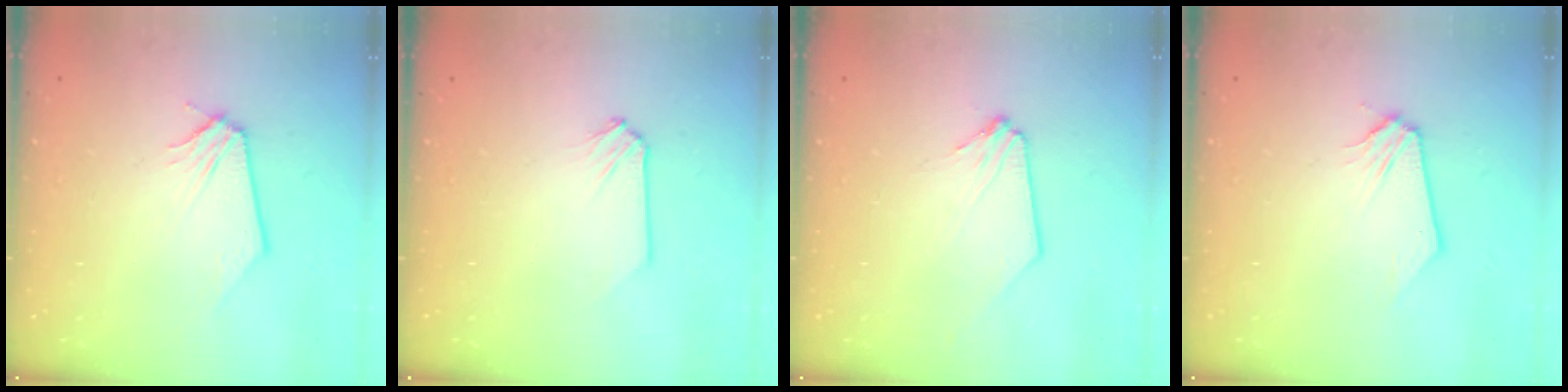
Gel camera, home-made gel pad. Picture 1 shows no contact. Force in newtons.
{"total": 0.0}
{"total": 0.7, "press": 0.7, "slide": 0.0}
{"total": 0.0}